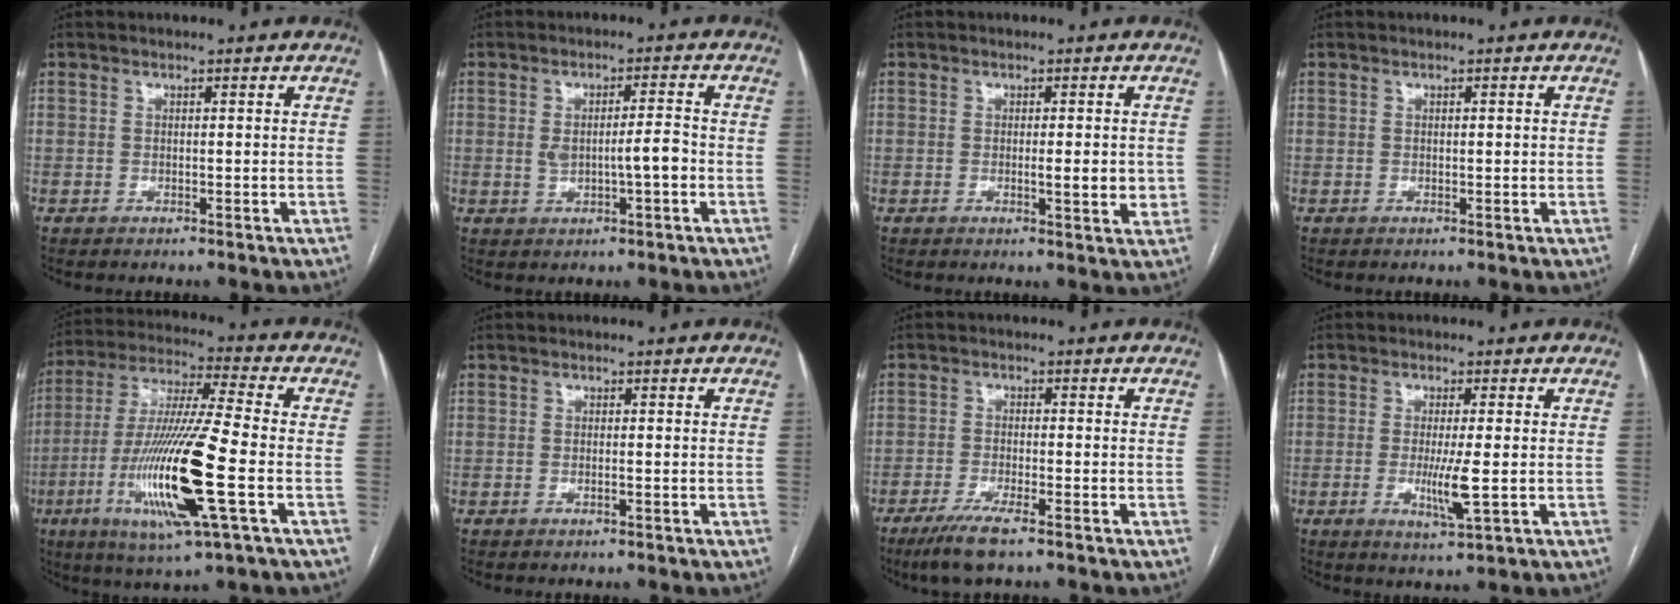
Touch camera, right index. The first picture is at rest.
{"total": 5.1, "force": [-0.6, 1.0, 5.0], "torque": [-0.091, 0.008, -0.003]}
{"total": 3.8, "force": [-0.2, 0.8, 3.7], "torque": [-0.052, -0.004, -0.004]}
{"total": 0.7, "force": [0.1, 0.2, 0.6], "torque": [-0.010, 0.001, 0.002]}
{"total": 18.9, "force": [-5.3, 0.8, 18.1], "torque": [-0.379, -0.023, -0.100]}
{"total": 0.5, "force": [-0.2, -0.1, 0.5], "torque": [-0.010, 0.001, -0.003]}
{"total": 6.0, "force": [-4.1, 0.4, 4.3], "torque": [-0.084, -0.016, -0.073]}
{"total": 5.4, "force": [-0.9, 0.0, 5.3], "torque": [-0.102, -0.014, -0.014]}